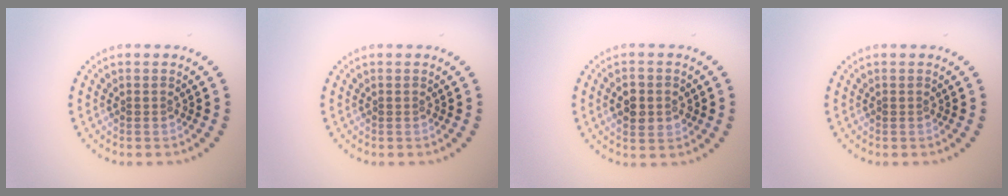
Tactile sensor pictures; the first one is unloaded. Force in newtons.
{"total": 0.0}
{"total": 3.8, "press": 3.8, "slide": 0.1}
{"total": 0.0}